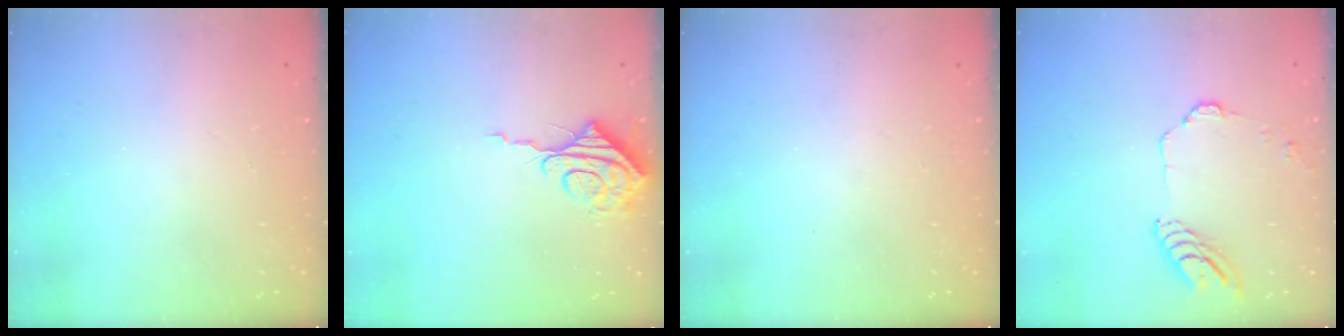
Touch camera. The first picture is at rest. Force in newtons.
{"total": 8.2, "press": 8.1, "slide": 0.9}
{"total": 0.0}
{"total": 9.1, "press": 9.1, "slide": 0.4}